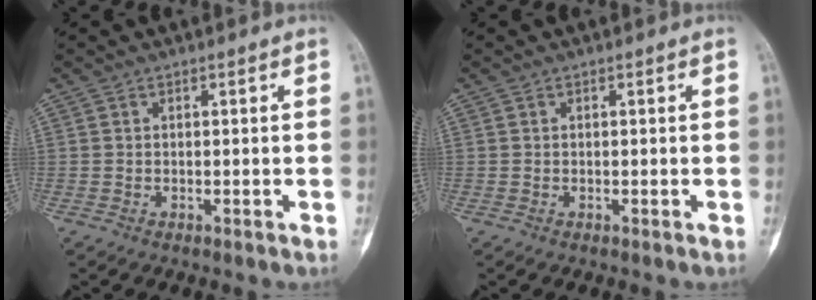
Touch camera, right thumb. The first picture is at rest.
{"total": 0.0}